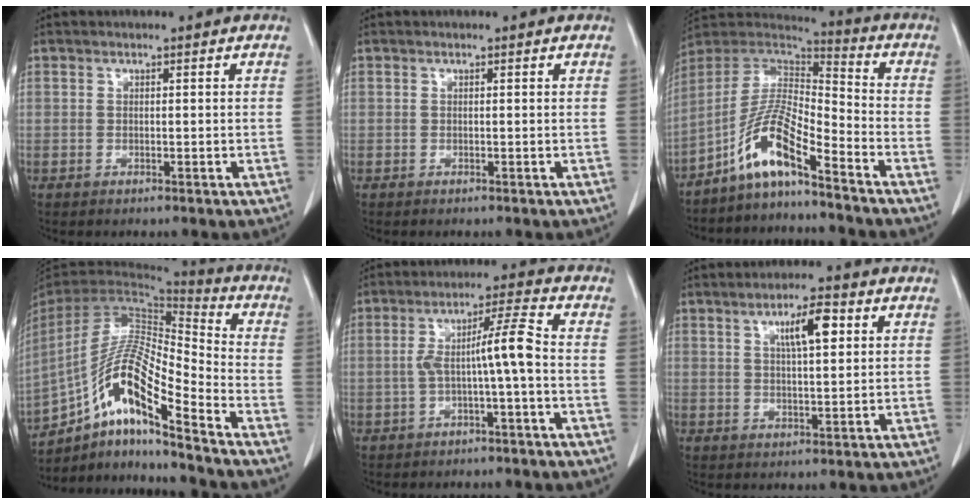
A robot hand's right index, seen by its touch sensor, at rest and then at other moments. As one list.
[{"total": 0.0}, {"total": 10.7, "force": [-7.3, 1.2, 7.7], "torque": [-0.163, 0.015, -0.139]}, {"total": 16.4, "force": [-10.3, 1.9, 12.6], "torque": [-0.254, 0.005, -0.185]}, {"total": 6.5, "force": [-1.1, -0.3, 6.4], "torque": [-0.116, 0.026, -0.015]}, {"total": 6.1, "force": [2.3, 1.2, 5.5], "torque": [-0.094, 0.007, 0.040]}]